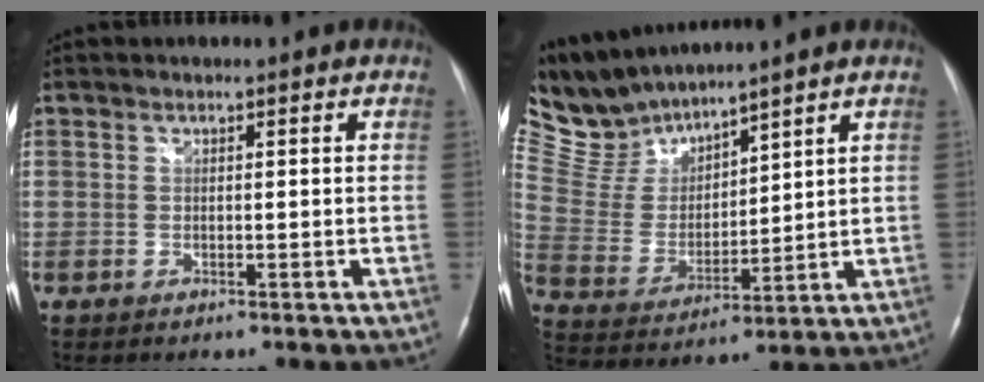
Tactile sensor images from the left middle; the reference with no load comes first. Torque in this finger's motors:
{"motor_torque": [-0.15, -0.25, -0.18, -0.04]}